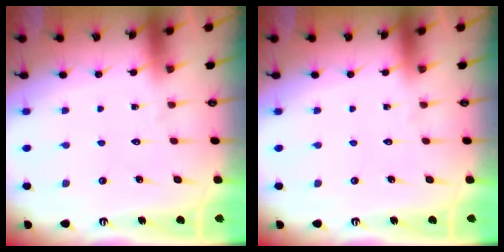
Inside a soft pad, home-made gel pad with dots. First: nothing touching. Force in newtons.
{"total": 0.0}